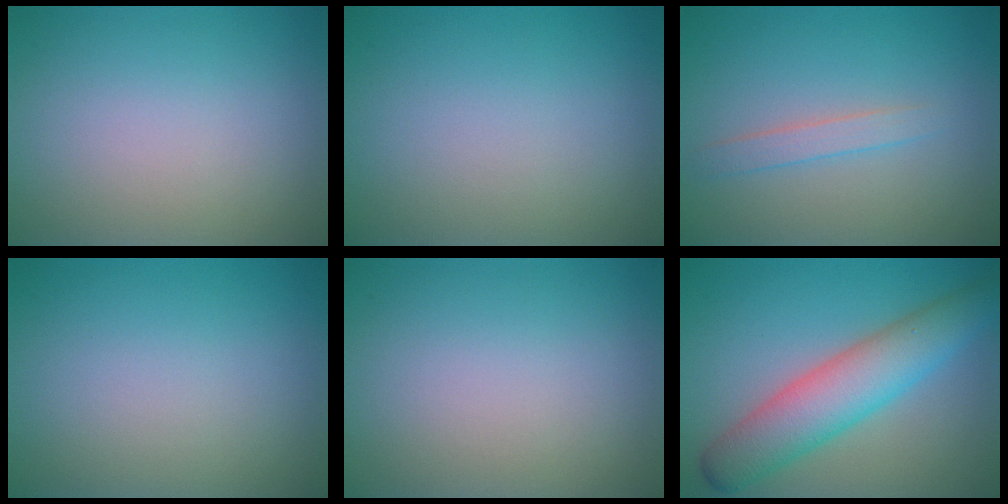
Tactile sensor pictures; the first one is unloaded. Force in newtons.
{"total": 0.0}
{"total": 1.6, "press": 1.6, "slide": 0.0}
{"total": 0.0}
{"total": 0.0}
{"total": 6.7, "press": 6.7, "slide": 0.1}